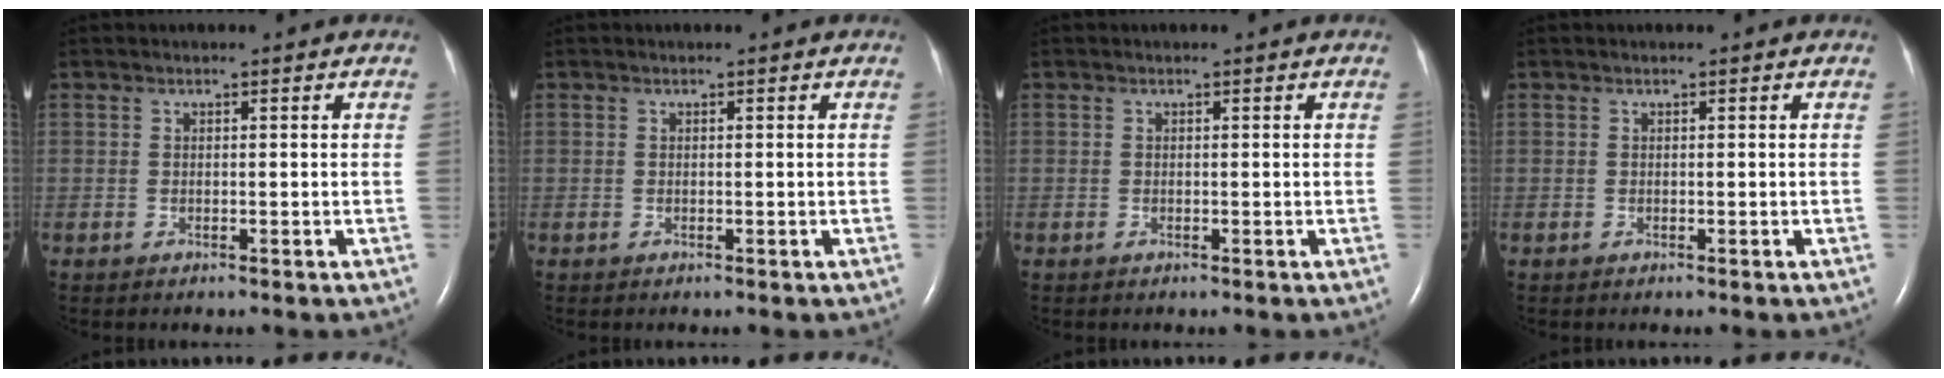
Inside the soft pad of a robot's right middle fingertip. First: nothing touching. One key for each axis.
{"total": 0.0}
{"total": 0.0}
{"total": 0.0}